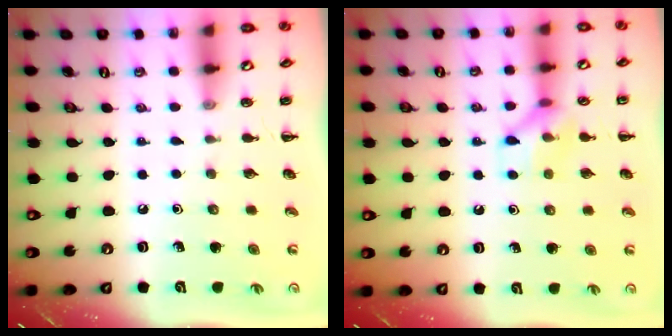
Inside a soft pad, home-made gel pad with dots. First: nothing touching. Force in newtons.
{"total": 8.3, "press": 8.3, "slide": 0.8}